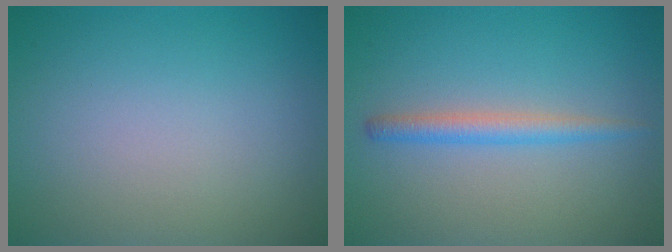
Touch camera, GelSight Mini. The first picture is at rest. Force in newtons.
{"total": 2.1, "press": 2.1, "slide": 0.1}